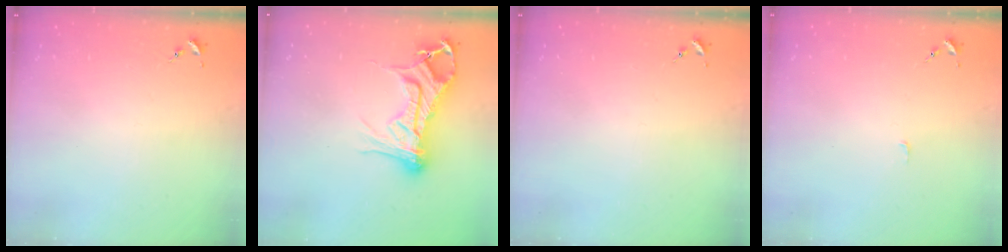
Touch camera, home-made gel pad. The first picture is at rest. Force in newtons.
{"total": 15.6, "press": 15.6, "slide": 1.1}
{"total": 0.0}
{"total": 2.5, "press": 2.5, "slide": 0.3}